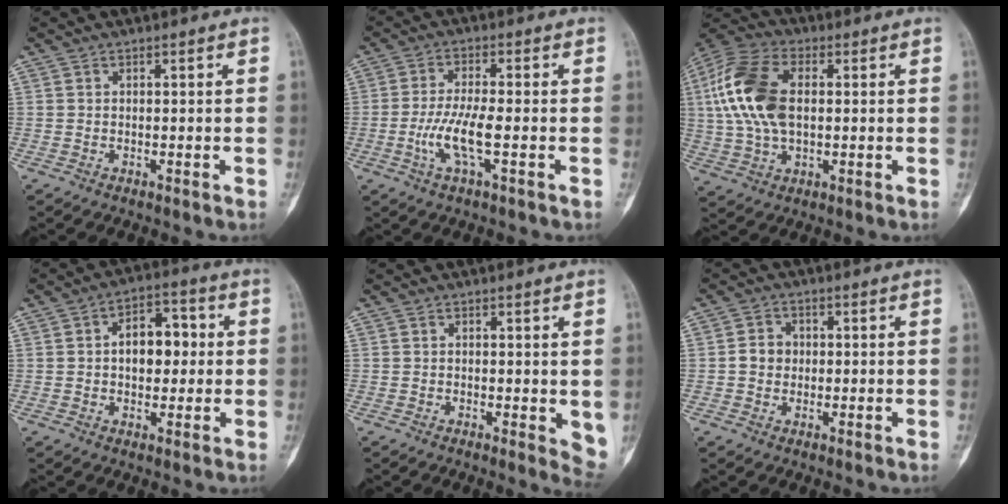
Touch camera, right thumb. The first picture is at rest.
{"total": 7.0, "force": [-1.9, 1.4, 6.6], "torque": [-0.149, 0.004, -0.039]}
{"total": 16.2, "force": [2.0, 9.4, 13.0], "torque": [-0.278, 0.015, 0.034]}
{"total": 9.3, "force": [0.8, 6.0, 7.1], "torque": [-0.078, 0.023, 0.007]}
{"total": 4.0, "force": [-0.1, 1.7, 3.6], "torque": [-0.033, -0.010, -0.003]}
{"total": 3.7, "force": [-0.1, 3.3, 1.6], "torque": [-0.012, 0.009, -0.006]}